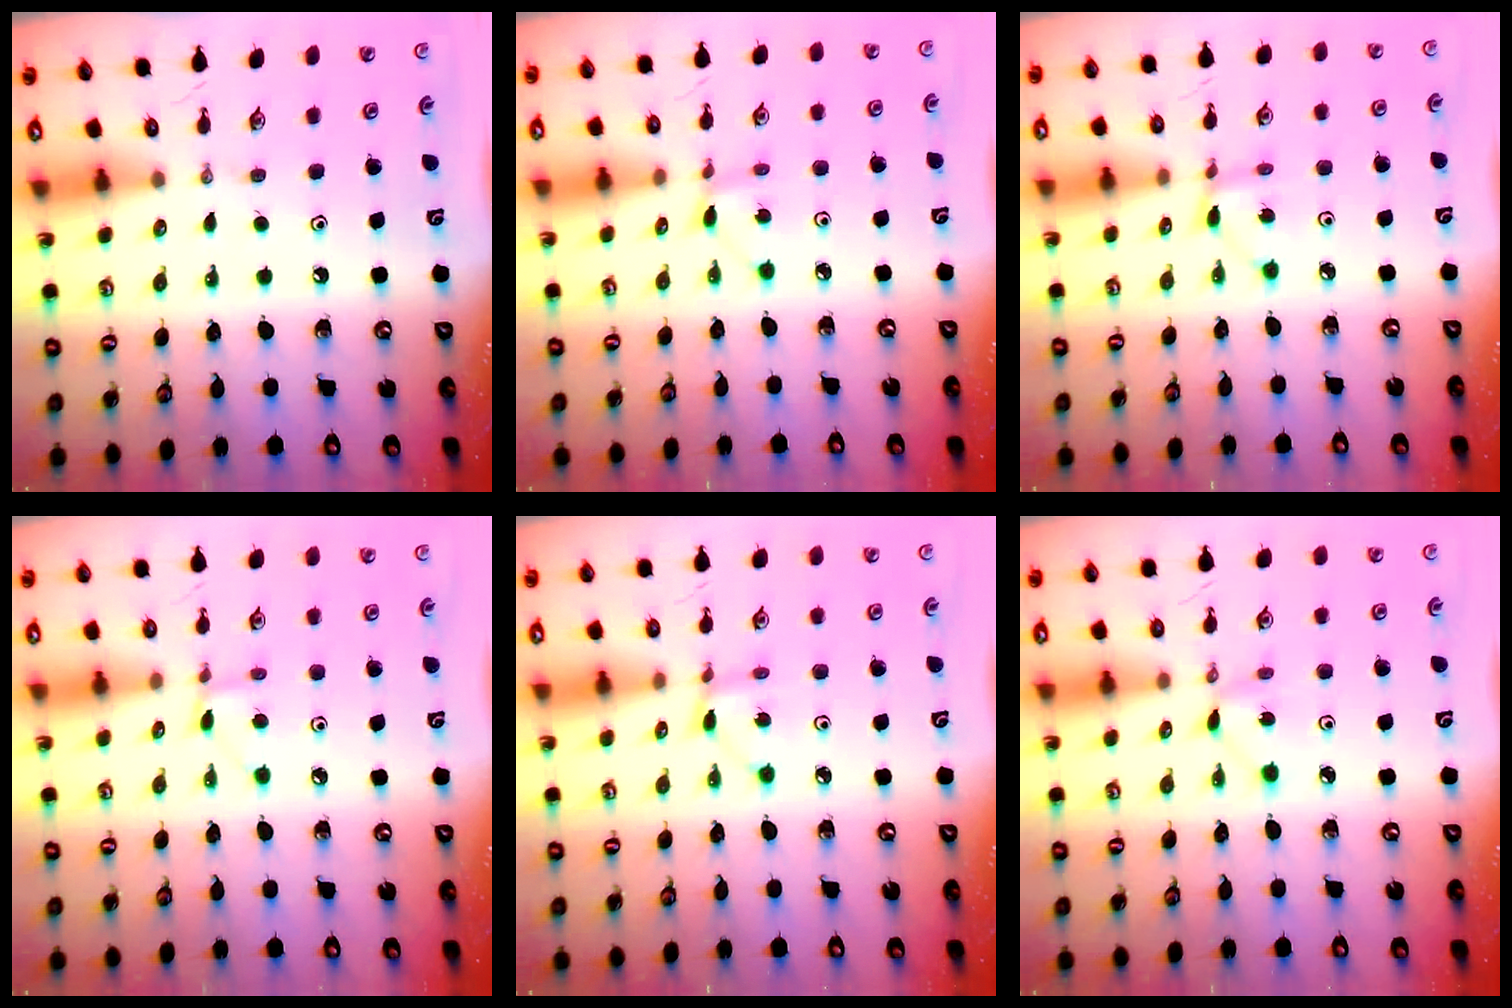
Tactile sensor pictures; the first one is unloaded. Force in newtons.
{"total": 2.2, "press": 2.1, "slide": 0.3}
{"total": 2.2, "press": 2.2, "slide": 0.3}
{"total": 3.9, "press": 3.9, "slide": 0.5}
{"total": 2.2, "press": 2.2, "slide": 0.3}
{"total": 1.8, "press": 1.7, "slide": 0.3}